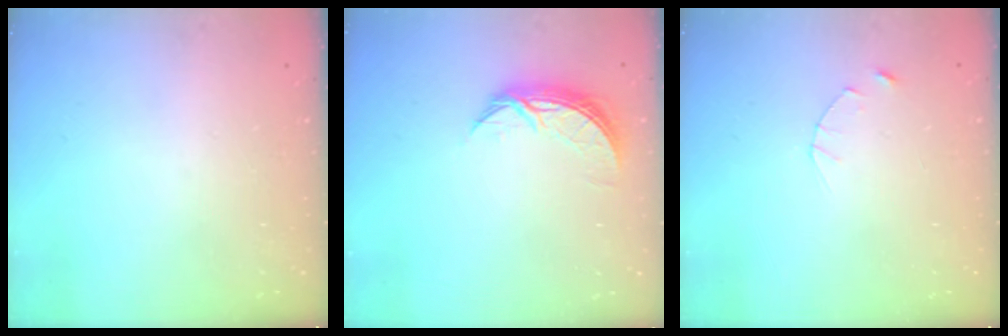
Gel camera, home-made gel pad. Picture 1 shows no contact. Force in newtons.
{"total": 7.6, "press": 7.6, "slide": 0.5}
{"total": 2.5, "press": 2.4, "slide": 0.3}